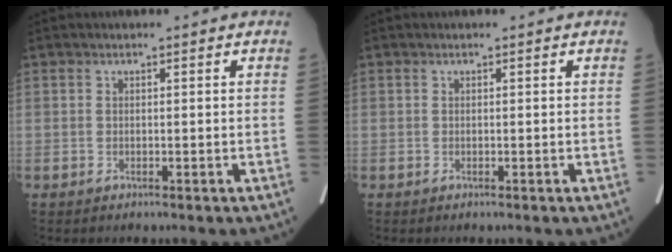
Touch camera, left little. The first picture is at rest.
{"total": 0.0}